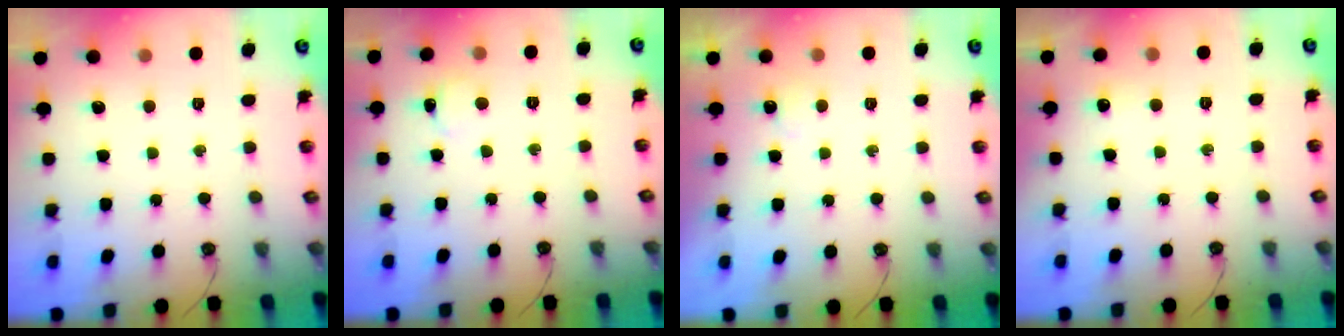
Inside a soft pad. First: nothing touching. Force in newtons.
{"total": 3.3, "press": 3.3, "slide": 0.4}
{"total": 5.0, "press": 2.9, "slide": 4.1}
{"total": 3.9, "press": 3.8, "slide": 0.5}